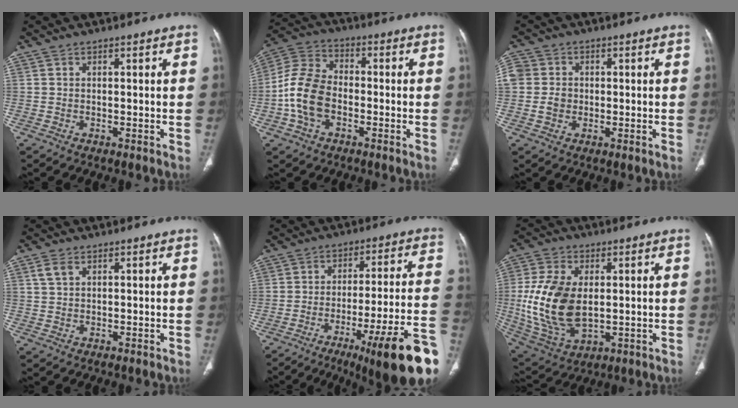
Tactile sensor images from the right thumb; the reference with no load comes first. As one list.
[{"total": 11.2, "force": [-2.8, 7.5, 7.9], "torque": [-0.153, 0.032, -0.061]}, {"total": 7.3, "force": [0.0, 6.5, 3.3], "torque": [-0.077, 0.015, 0.002]}, {"total": 2.4, "force": [1.2, 1.5, 1.5], "torque": [-0.033, 0.005, 0.029]}, {"total": 21.6, "force": [-11.3, 2.5, 18.2], "torque": [-0.197, 0.051, -0.162]}, {"total": 16.8, "force": [0.6, 10.2, 13.4], "torque": [-0.267, -0.008, 0.028]}]